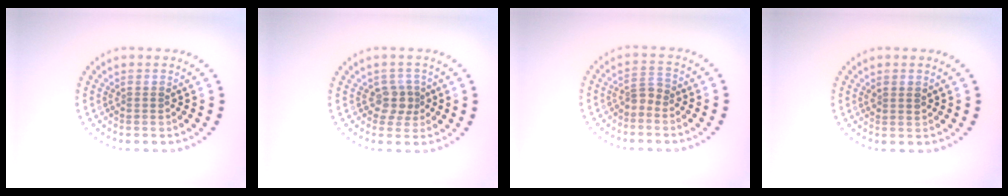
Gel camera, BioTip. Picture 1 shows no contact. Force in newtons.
{"total": 2.0, "press": 1.7, "slide": 1.2}
{"total": 1.5, "press": 1.3, "slide": 0.9}
{"total": 1.1, "press": 1.0, "slide": 0.4}